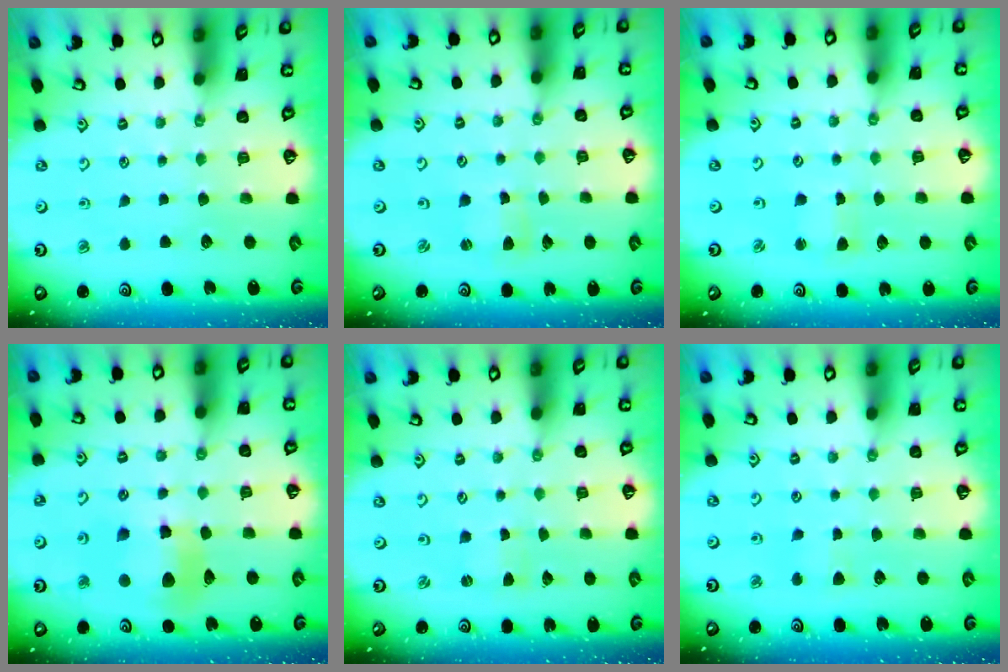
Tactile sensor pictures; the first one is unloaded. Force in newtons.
{"total": 1.3, "press": 1.3, "slide": 0.1}
{"total": 1.7, "press": 1.6, "slide": 0.2}
{"total": 10.2, "press": 10.2, "slide": 1.2}
{"total": 0.7, "press": 0.7, "slide": 0.0}
{"total": 3.2, "press": 3.2, "slide": 0.6}